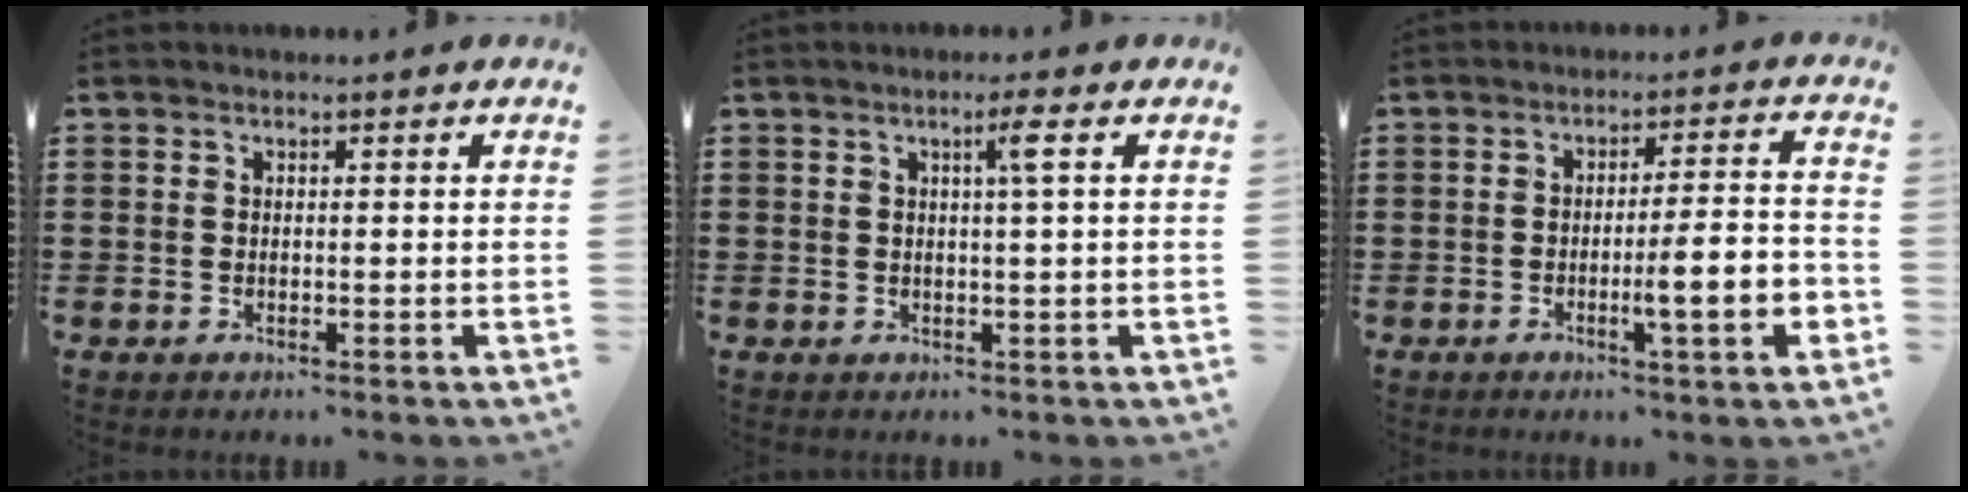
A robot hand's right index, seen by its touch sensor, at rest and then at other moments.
{"total": 2.6, "force": [0.9, -0.4, 2.5], "torque": [-0.039, -0.005, 0.009]}
{"total": 7.8, "force": [-2.4, 0.6, 7.4], "torque": [-0.110, -0.010, -0.042]}